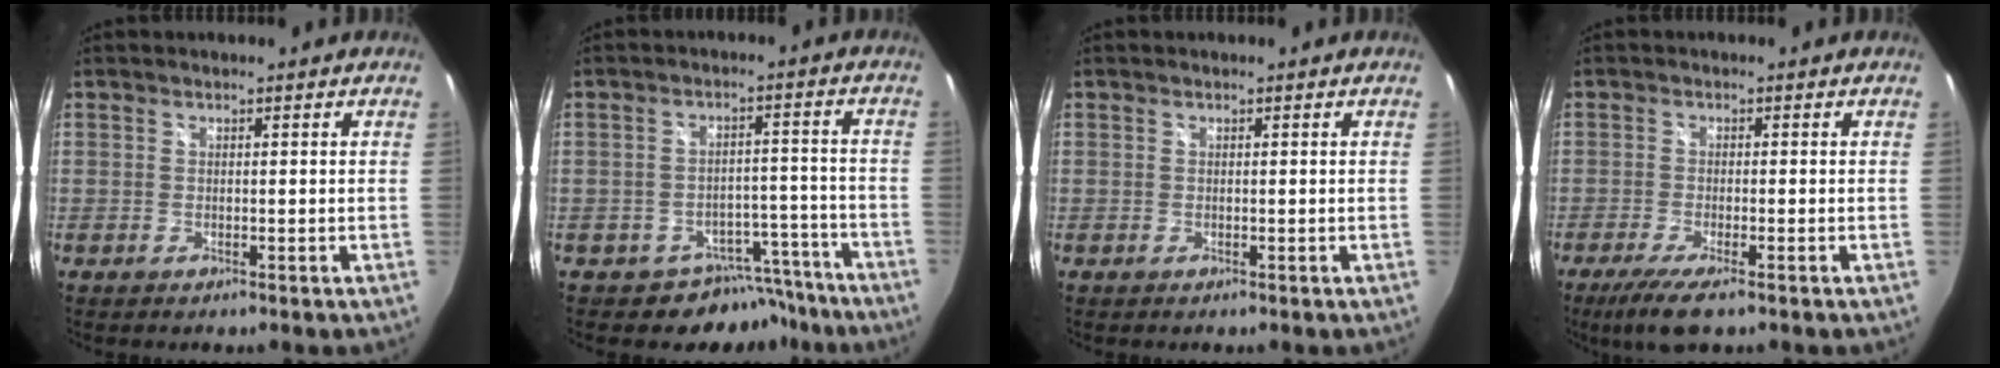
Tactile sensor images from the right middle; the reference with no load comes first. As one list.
[{"total": 7.9, "force": [-6.5, 4.4, 1.2], "torque": [-0.013, 0.032, -0.076]}, {"total": 0.0}, {"total": 6.2, "force": [-4.1, 0.9, 4.6], "torque": [-0.102, -0.025, -0.073]}]